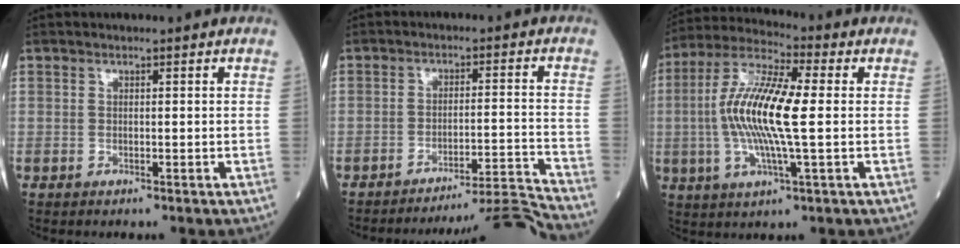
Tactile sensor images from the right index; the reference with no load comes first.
{"total": 11.2, "force": [-10.4, -4.0, 0.1], "torque": [0.018, 0.011, -0.158]}
{"total": 13.9, "force": [-0.1, 1.8, 13.8], "torque": [-0.282, 0.007, -0.010]}